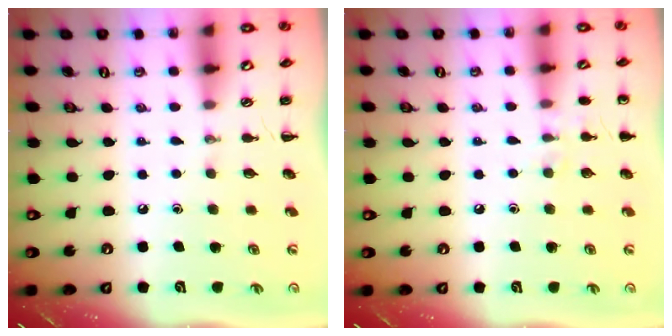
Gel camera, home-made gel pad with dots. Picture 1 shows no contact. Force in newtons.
{"total": 5.9, "press": 5.5, "slide": 1.9}